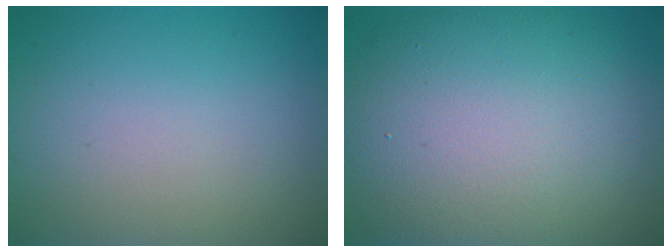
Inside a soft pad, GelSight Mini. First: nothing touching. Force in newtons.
{"total": 13.6, "press": 13.6, "slide": 0.8}